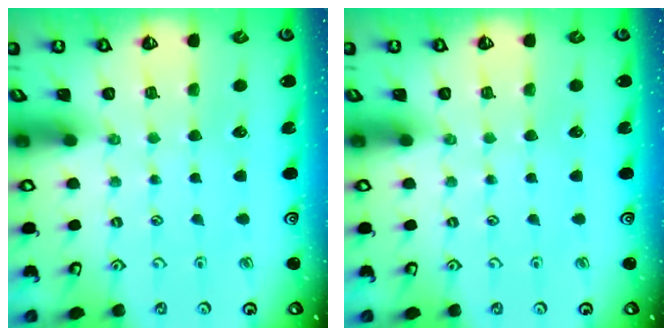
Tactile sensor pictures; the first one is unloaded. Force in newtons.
{"total": 0.0}